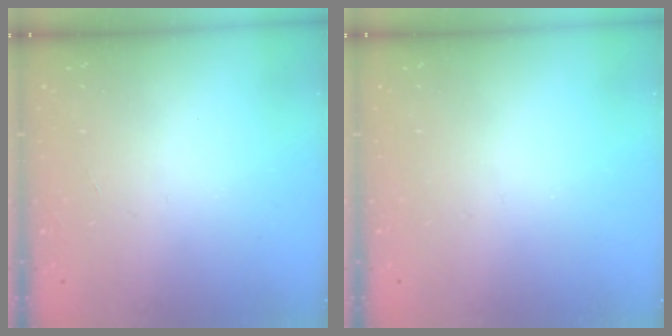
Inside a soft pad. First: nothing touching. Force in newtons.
{"total": 0.0}